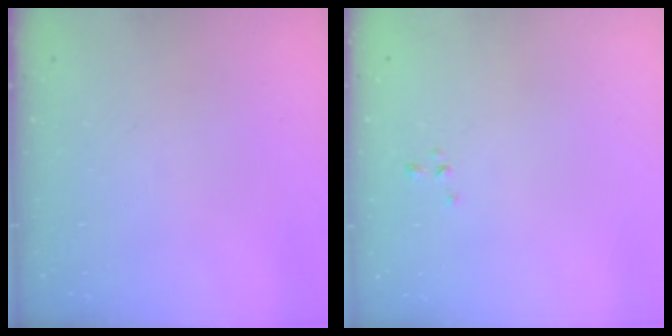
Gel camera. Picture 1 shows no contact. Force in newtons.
{"total": 0.6, "press": 0.3, "slide": 0.5}